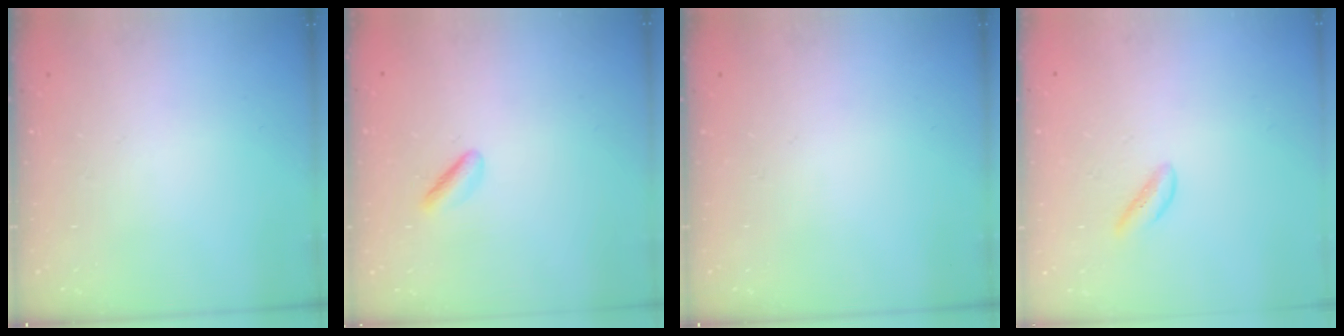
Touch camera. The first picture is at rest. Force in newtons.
{"total": 2.3, "press": 2.2, "slide": 0.8}
{"total": 0.0}
{"total": 0.6, "press": 0.5, "slide": 0.3}